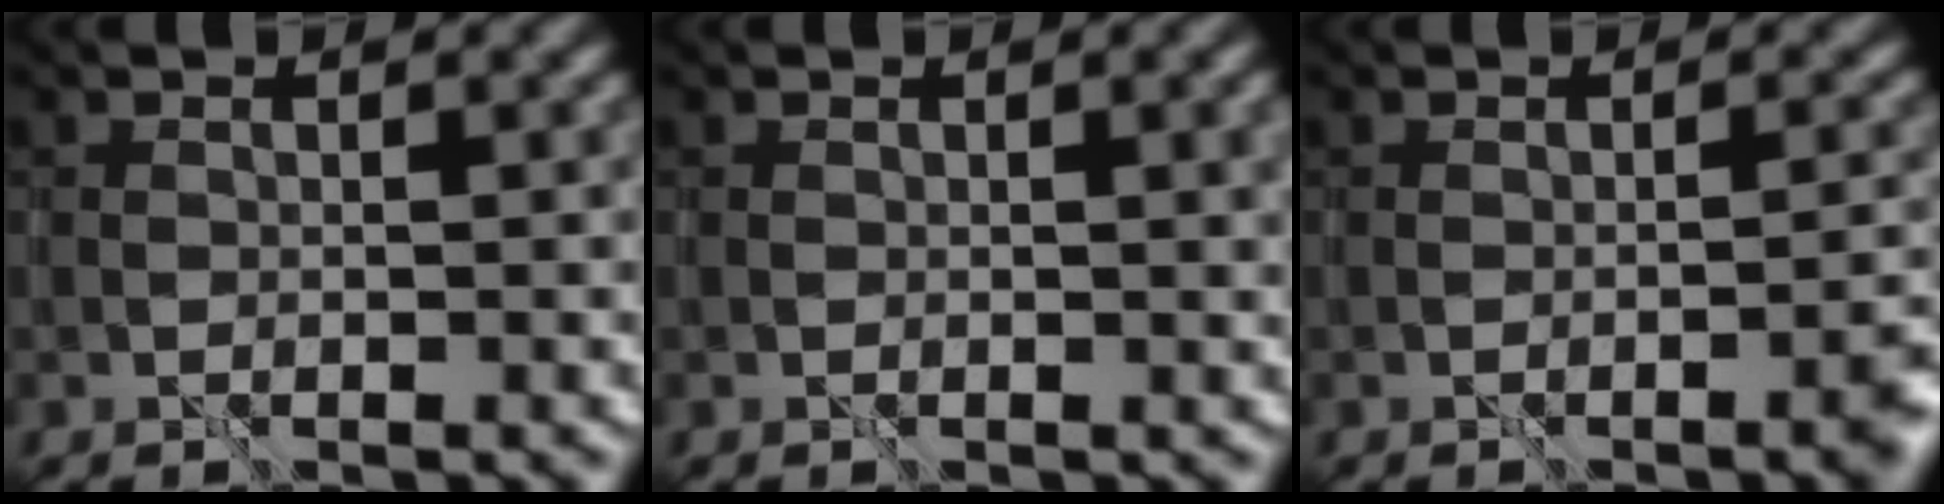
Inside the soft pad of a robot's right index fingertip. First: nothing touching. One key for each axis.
{"total": 2.2, "fx": 0.6, "fy": 0.7, "fz": 2.0, "tx": -0.028, "ty": -0.002, "tz": 0.014}
{"total": 2.0, "fx": -1.1, "fy": 0.1, "fz": 1.6, "tx": -0.022, "ty": 0.002, "tz": -0.016}